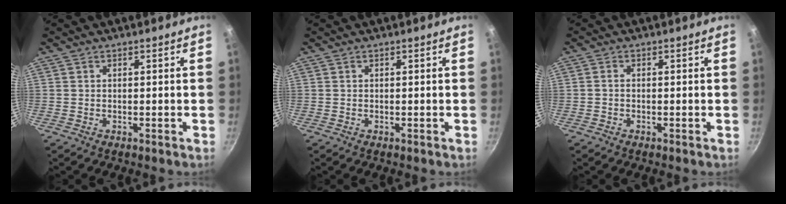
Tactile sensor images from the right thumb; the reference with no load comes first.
{"total": 0.0}
{"total": 0.8, "force": [-0.2, 0.6, 0.5], "torque": [-0.010, 0.005, -0.005]}